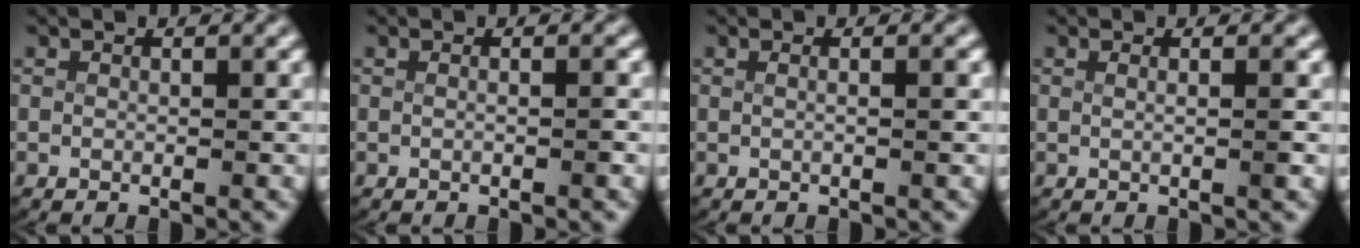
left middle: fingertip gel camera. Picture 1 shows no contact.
{"total": 0.9, "force": [-0.3, -0.3, 0.8], "torque": [-0.013, -0.001, -0.005]}
{"total": 1.2, "force": [-0.1, -0.3, 1.2], "torque": [-0.021, -0.001, -0.002]}
{"total": 1.5, "force": [0.1, -0.1, 1.5], "torque": [-0.025, -0.001, 0.000]}